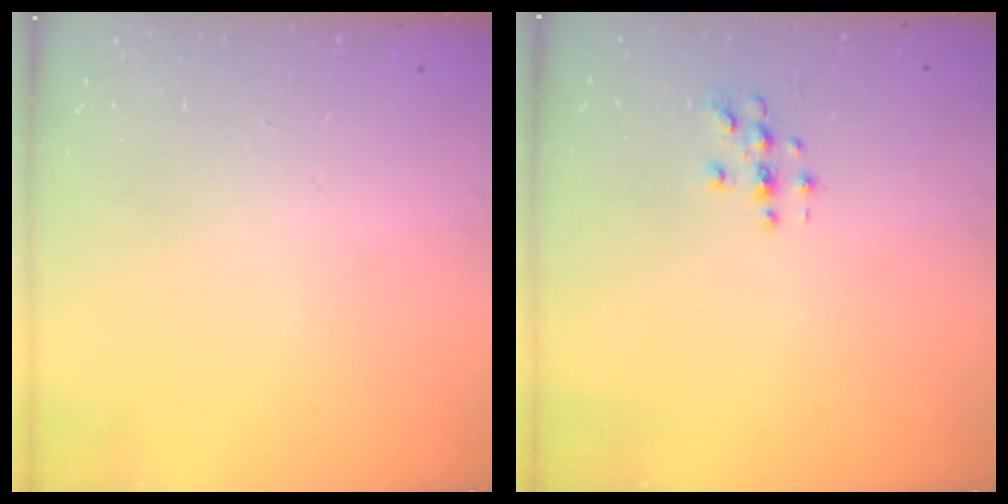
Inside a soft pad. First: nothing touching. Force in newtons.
{"total": 2.9, "press": 2.9, "slide": 0.3}